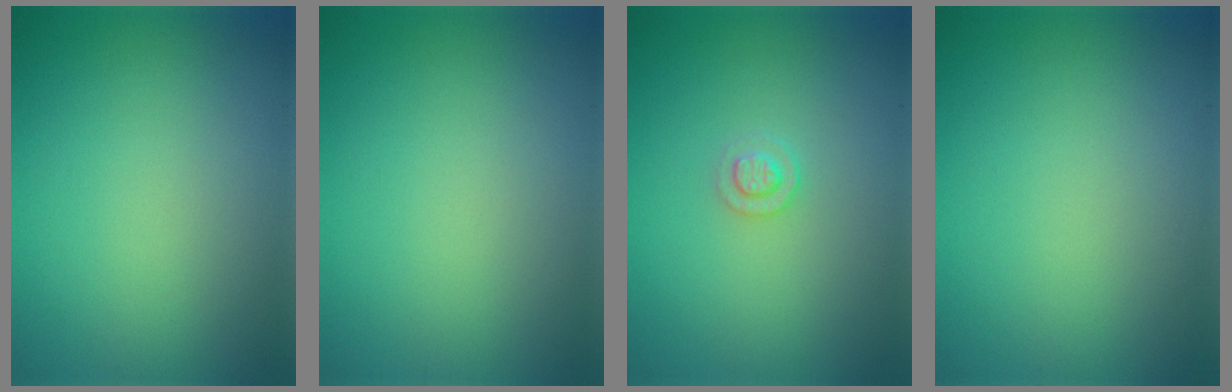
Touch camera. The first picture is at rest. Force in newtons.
{"total": 0.0}
{"total": 1.3, "press": 1.2, "slide": 0.3}
{"total": 0.0}